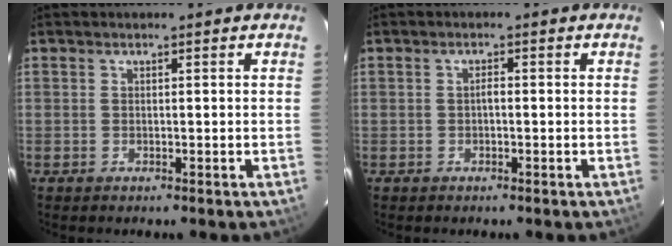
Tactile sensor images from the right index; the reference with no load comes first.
{"total": 0.9, "force": [-0.2, 0.4, 0.8], "torque": [-0.014, 0.006, -0.005]}